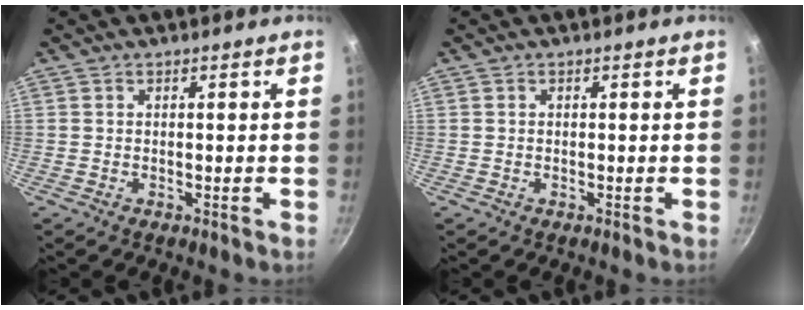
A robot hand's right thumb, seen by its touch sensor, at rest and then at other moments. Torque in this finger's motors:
{"motor_torque": [0.20, 0.00, -0.33, 0.18, 0.07]}